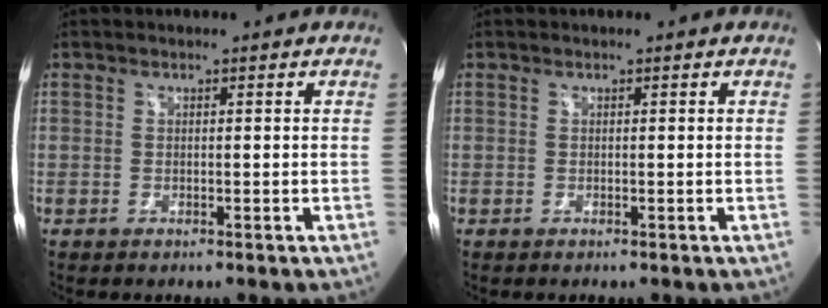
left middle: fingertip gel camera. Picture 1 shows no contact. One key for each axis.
{"total": 0.0}